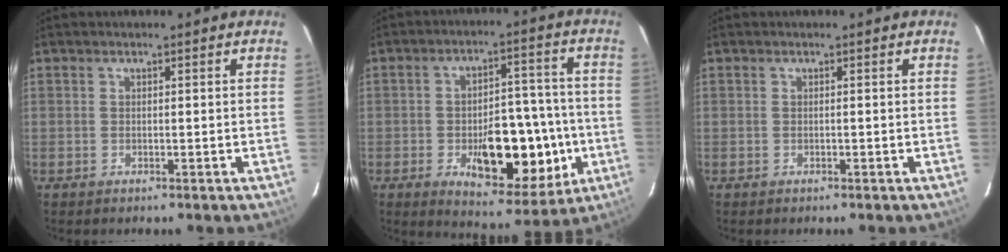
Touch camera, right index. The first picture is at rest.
{"total": 15.4, "force": [-4.1, 6.7, 13.3], "torque": [-0.182, 0.012, -0.046]}
{"total": 0.0}